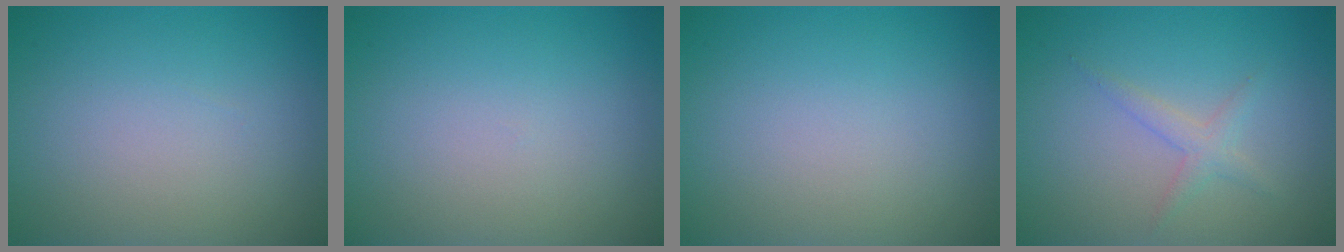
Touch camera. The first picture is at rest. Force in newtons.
{"total": 0.0}
{"total": 0.0}
{"total": 1.6, "press": 1.6, "slide": 0.1}